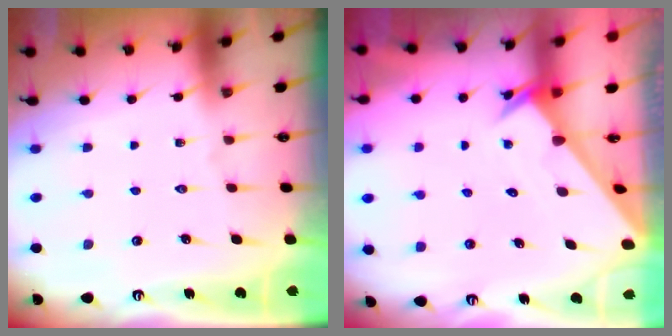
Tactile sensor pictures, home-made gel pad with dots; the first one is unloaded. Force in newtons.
{"total": 2.0, "press": 2.0, "slide": 0.2}